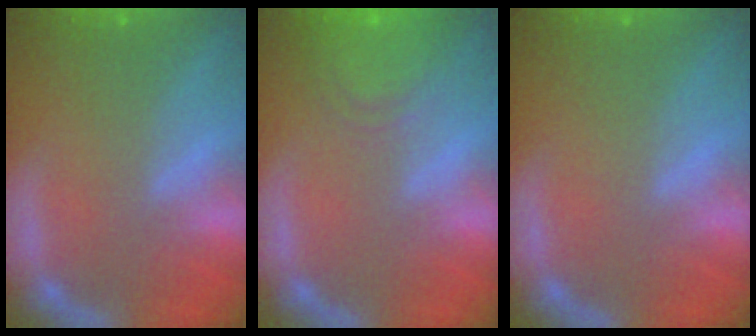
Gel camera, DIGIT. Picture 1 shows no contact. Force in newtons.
{"total": 6.1}
{"total": 0.0}